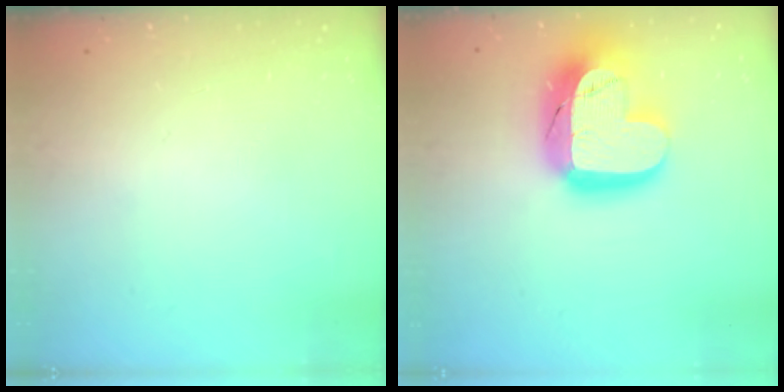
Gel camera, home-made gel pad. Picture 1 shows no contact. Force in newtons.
{"total": 21.1, "press": 21.0, "slide": 1.7}